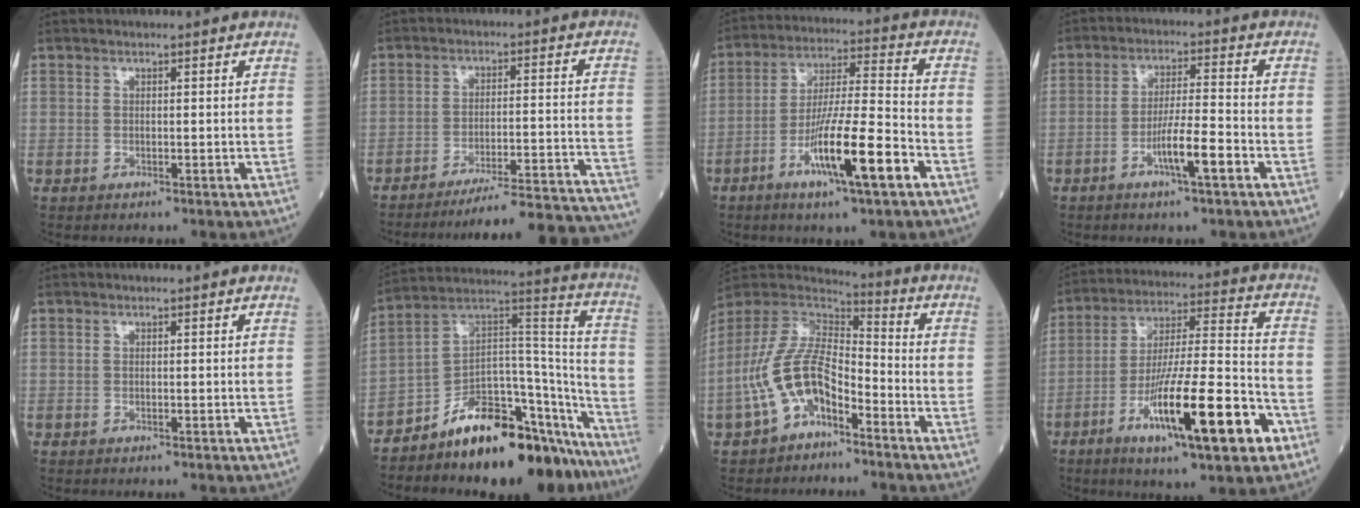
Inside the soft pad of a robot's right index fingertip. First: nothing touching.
{"total": 22.7, "force": [-21.8, -1.8, 6.0], "torque": [-0.026, -0.014, -0.286]}
{"total": 13.2, "force": [-5.9, 0.7, 11.8], "torque": [-0.212, -0.008, -0.104]}
{"total": 6.6, "force": [-3.0, 0.3, 5.8], "torque": [-0.108, 0.001, -0.053]}
{"total": 0.0}
{"total": 21.1, "force": [-16.5, 6.9, 11.3], "torque": [-0.123, 0.057, -0.256]}
{"total": 12.1, "force": [-5.7, 5.8, 8.9], "torque": [-0.195, 0.021, -0.110]}
{"total": 19.4, "force": [-8.6, 2.2, 17.3], "torque": [-0.287, -0.014, -0.136]}